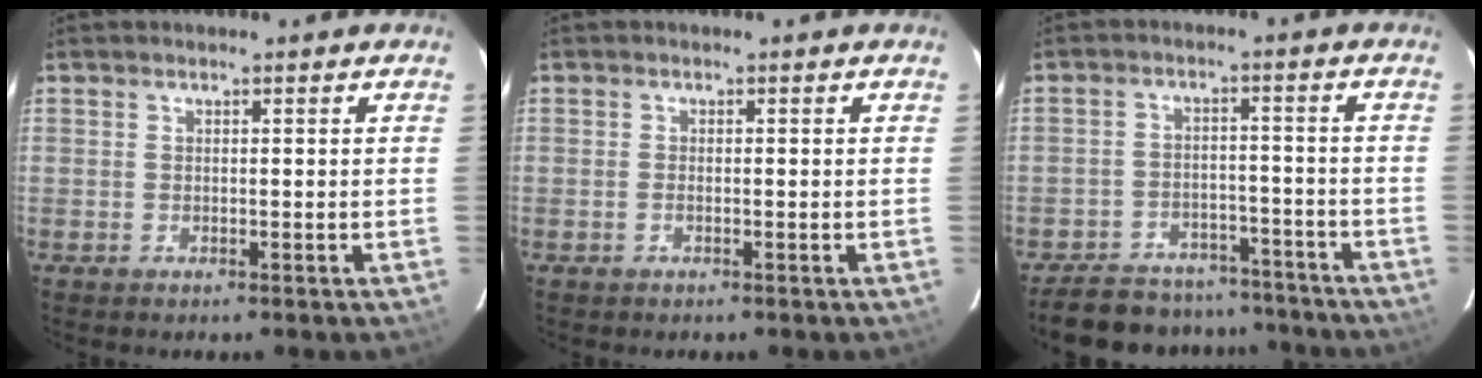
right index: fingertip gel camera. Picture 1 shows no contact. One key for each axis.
{"total": 0.8, "fx": -0.4, "fy": 0.4, "fz": 0.6, "tx": -0.013, "ty": 0.000, "tz": -0.008}
{"total": 17.3, "fx": -15.0, "fy": 6.7, "fz": 5.4, "tx": -0.131, "ty": 0.028, "tz": -0.193}